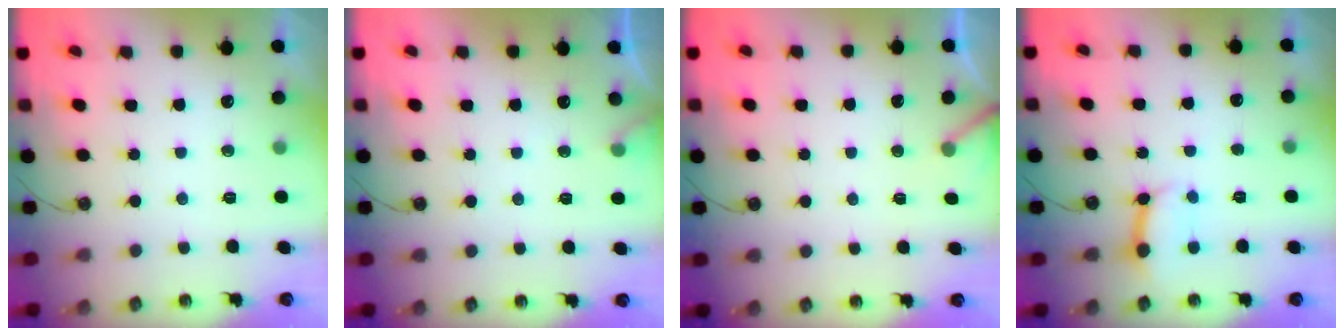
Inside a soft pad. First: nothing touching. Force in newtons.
{"total": 5.0, "press": 5.0, "slide": 0.3}
{"total": 2.9, "press": 2.9, "slide": 0.2}
{"total": 8.9, "press": 8.8, "slide": 0.7}